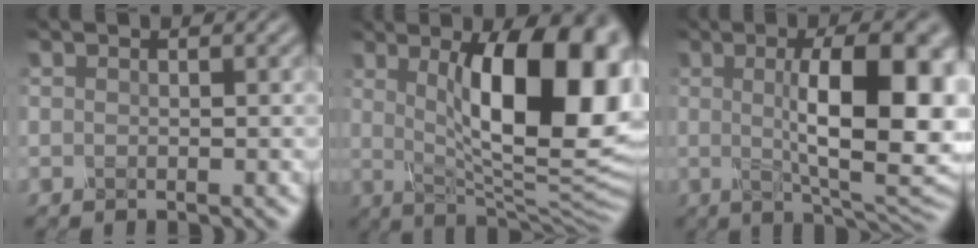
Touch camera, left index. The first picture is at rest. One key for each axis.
{"total": 15.0, "fx": 2.8, "fy": 5.1, "fz": 13.9, "tx": -0.170, "ty": 0.000, "tz": 0.039}
{"total": 12.3, "fx": 1.0, "fy": 3.5, "fz": 11.7, "tx": -0.152, "ty": 0.002, "tz": 0.018}